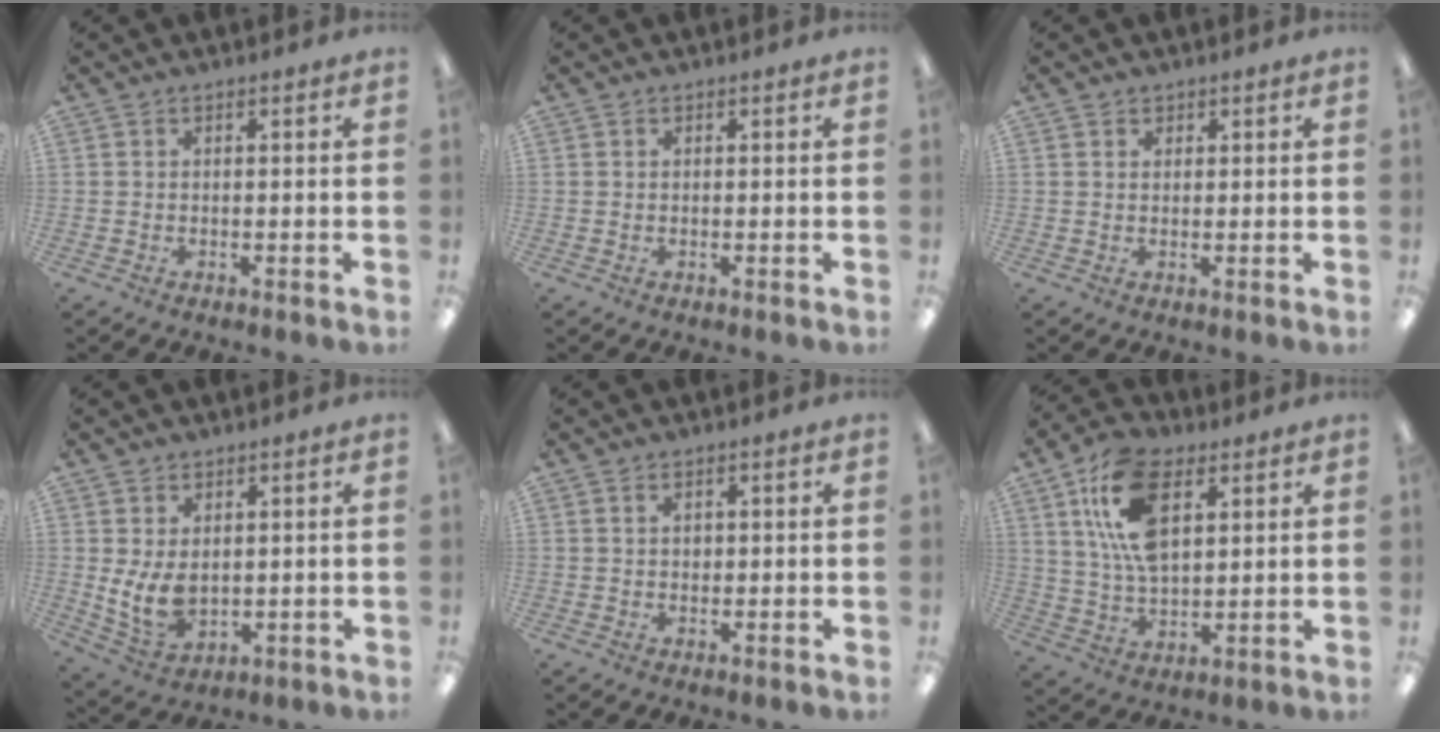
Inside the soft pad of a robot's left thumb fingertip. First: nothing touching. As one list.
[{"total": 0.0}, {"total": 1.3, "force": [0.9, 0.9, 0.1], "torque": [0.006, -0.001, 0.014]}, {"total": 8.1, "force": [0.5, 5.5, 6.0], "torque": [-0.118, -0.010, 0.012]}, {"total": 1.7, "force": [0.6, 1.3, 0.9], "torque": [-0.021, 0.004, 0.011]}, {"total": 16.7, "force": [6.7, 9.6, 11.8], "torque": [-0.243, -0.004, 0.121]}]